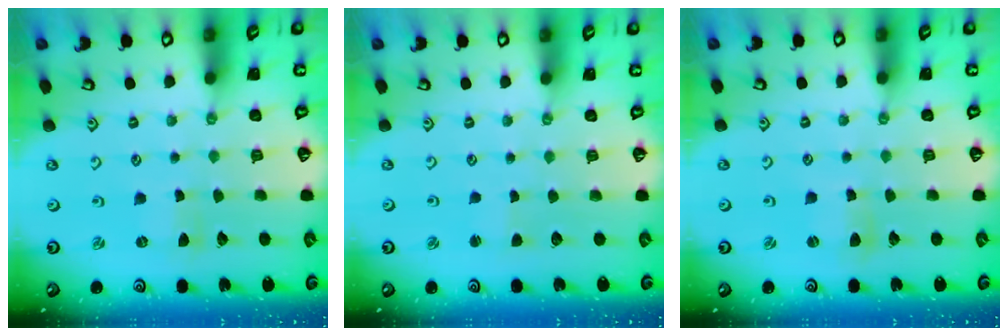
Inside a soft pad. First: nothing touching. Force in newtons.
{"total": 0.8, "press": 0.7, "slide": 0.3}
{"total": 2.3, "press": 2.3, "slide": 0.3}